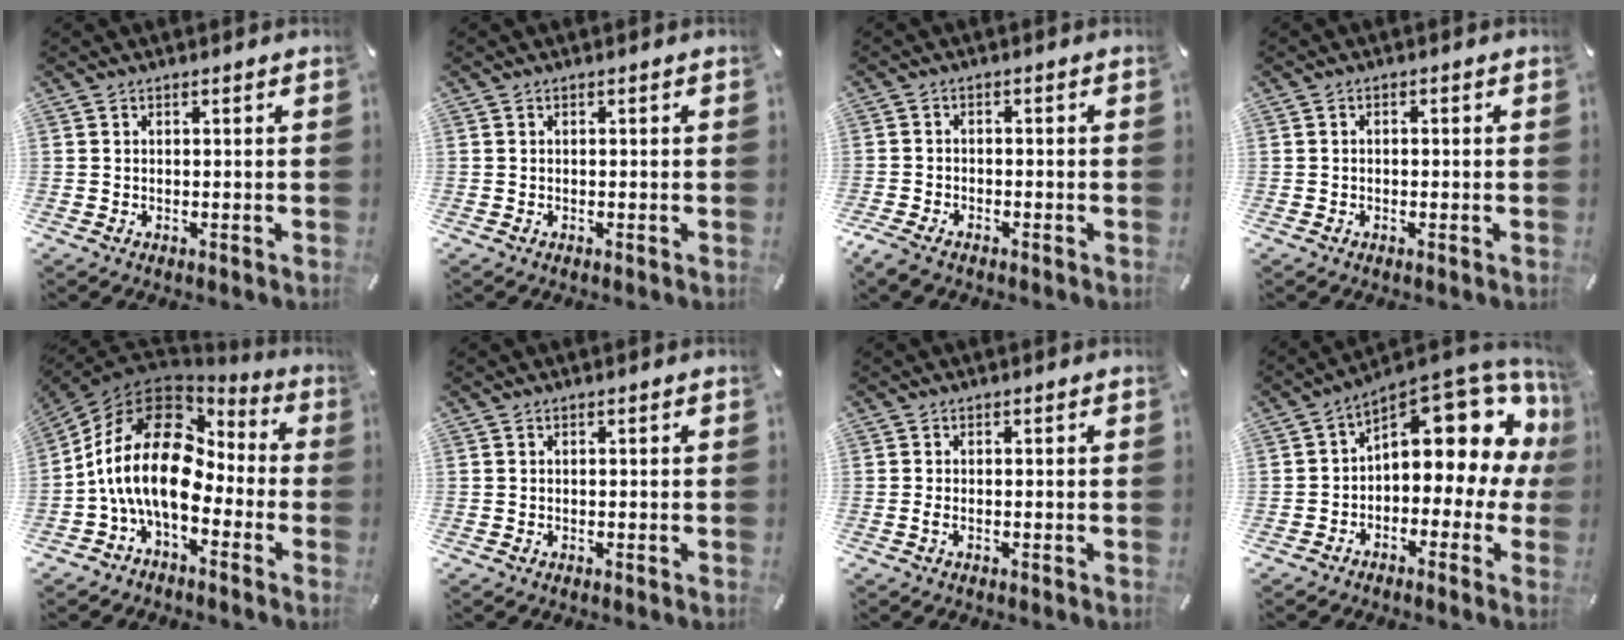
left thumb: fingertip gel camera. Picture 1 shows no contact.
{"total": 0.0}
{"total": 2.9, "force": [-2.3, 1.3, 1.2], "torque": [-0.041, 0.004, -0.050]}
{"total": 0.9, "force": [-0.3, 0.6, 0.6], "torque": [-0.012, 0.003, -0.008]}
{"total": 18.5, "force": [-2.7, 11.8, 14.0], "torque": [-0.308, 0.015, -0.049]}
{"total": 0.0}
{"total": 1.4, "force": [-0.6, 0.5, 1.2], "torque": [-0.029, -0.003, -0.013]}
{"total": 12.6, "force": [7.1, 6.0, 8.5], "torque": [-0.107, -0.071, 0.113]}